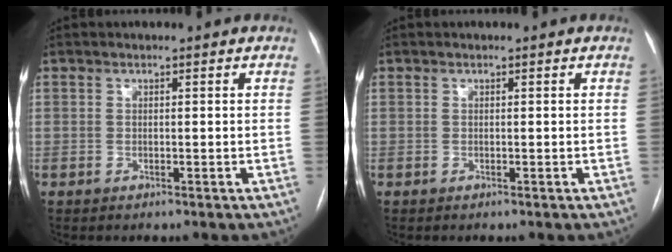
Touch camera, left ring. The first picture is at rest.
{"total": 0.0}